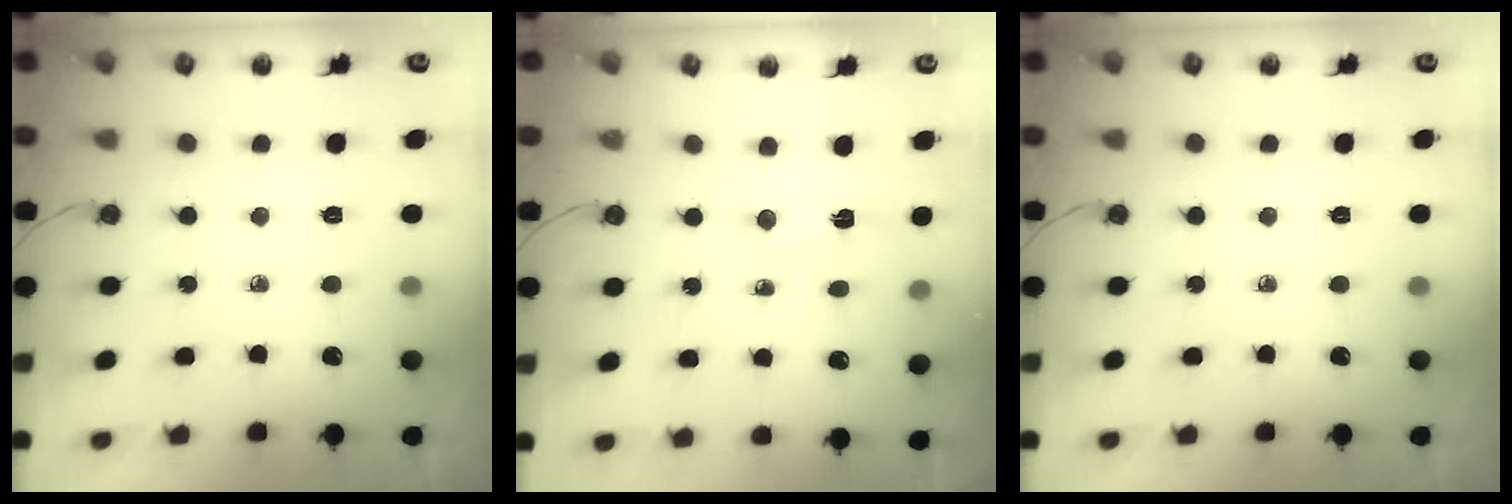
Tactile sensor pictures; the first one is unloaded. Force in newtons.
{"total": 2.9, "press": 1.6, "slide": 2.4}
{"total": 0.0}